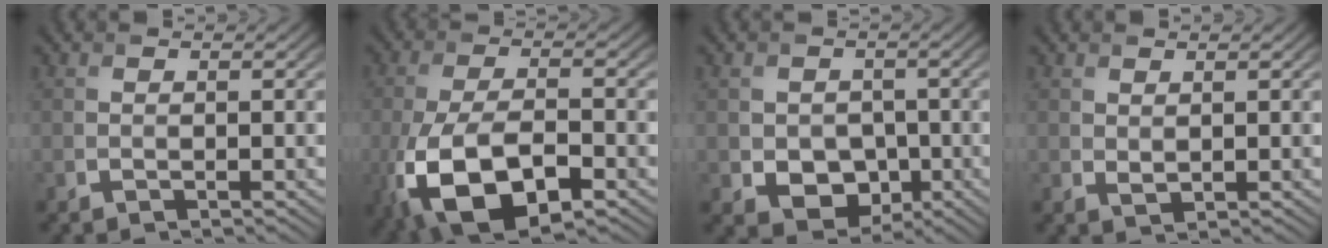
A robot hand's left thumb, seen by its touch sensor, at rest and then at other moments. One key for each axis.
{"total": 14.1, "fx": -5.9, "fy": 6.9, "fz": 10.8, "tx": -0.248, "ty": -0.044, "tz": -0.099}
{"total": 5.5, "fx": -1.1, "fy": 4.6, "fz": 2.7, "tx": -0.059, "ty": -0.016, "tz": -0.024}
{"total": 1.1, "fx": 0.8, "fy": 0.5, "fz": 0.5, "tx": -0.014, "ty": -0.004, "tz": 0.019}